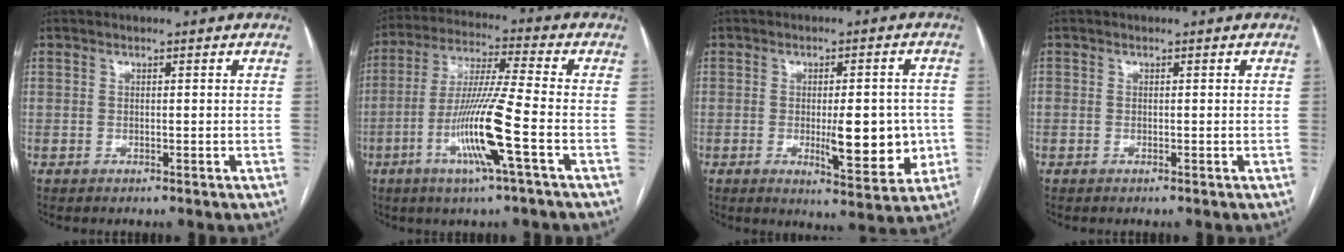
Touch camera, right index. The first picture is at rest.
{"total": 12.7, "force": [-4.4, -0.8, 11.9], "torque": [-0.236, -0.011, -0.091]}
{"total": 10.0, "force": [-1.4, 3.0, 9.4], "torque": [-0.127, -0.008, -0.012]}
{"total": 0.0}